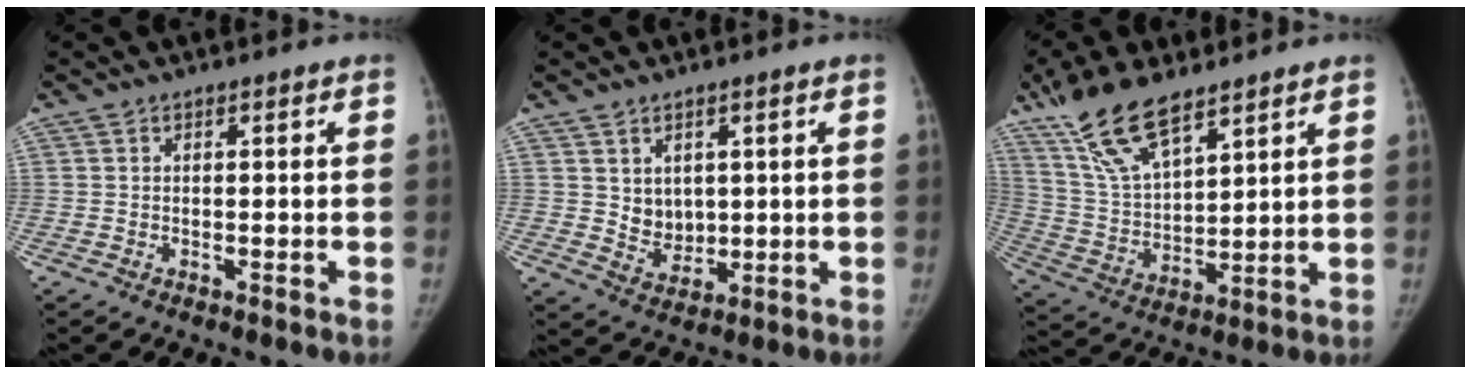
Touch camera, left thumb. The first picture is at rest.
{"total": 5.2, "force": [1.4, 4.2, 2.8], "torque": [-0.025, -0.018, 0.039]}
{"total": 15.0, "force": [10.4, 5.5, 9.3], "torque": [-0.163, -0.037, 0.212]}